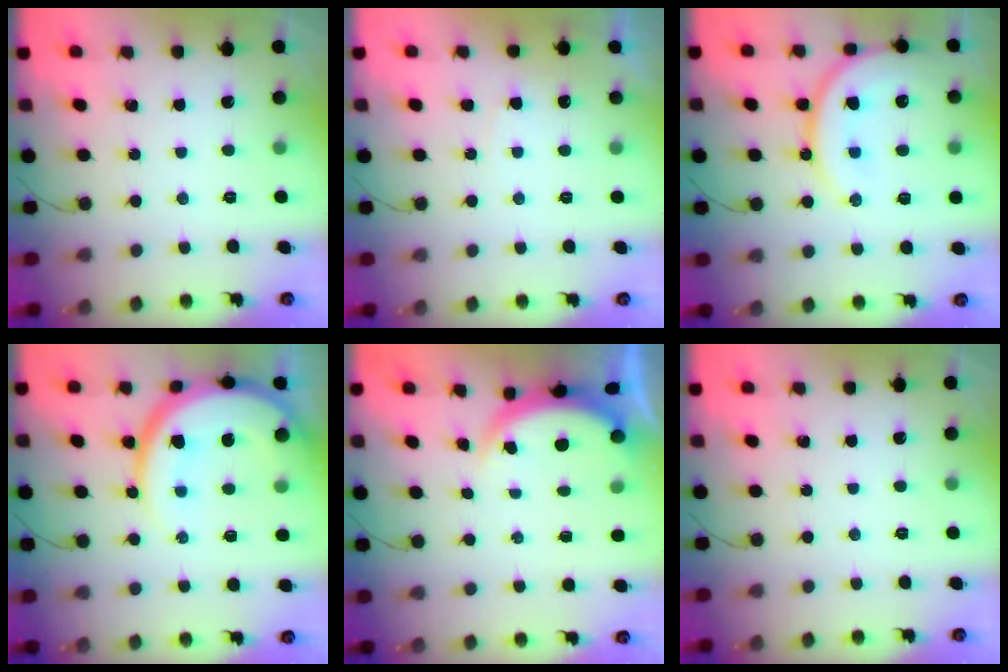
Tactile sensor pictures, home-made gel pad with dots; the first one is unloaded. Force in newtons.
{"total": 3.7, "press": 3.6, "slide": 0.4}
{"total": 16.6, "press": 16.5, "slide": 1.7}
{"total": 16.0, "press": 15.9, "slide": 1.9}
{"total": 4.4, "press": 4.4, "slide": 0.2}
{"total": 0.0}